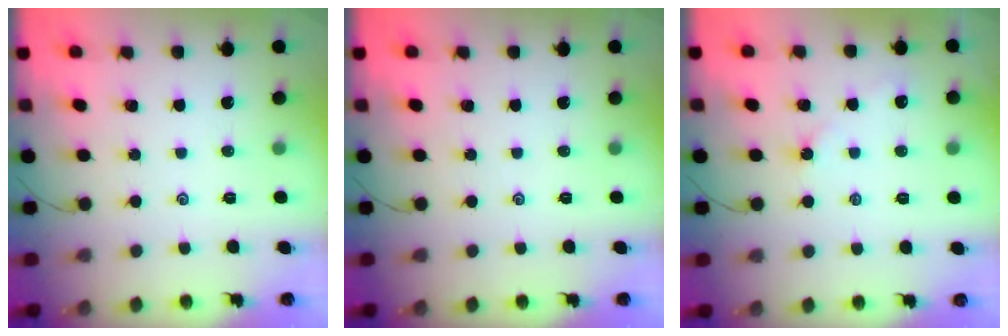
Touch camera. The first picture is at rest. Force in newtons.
{"total": 0.0}
{"total": 2.2, "press": 2.1, "slide": 0.4}